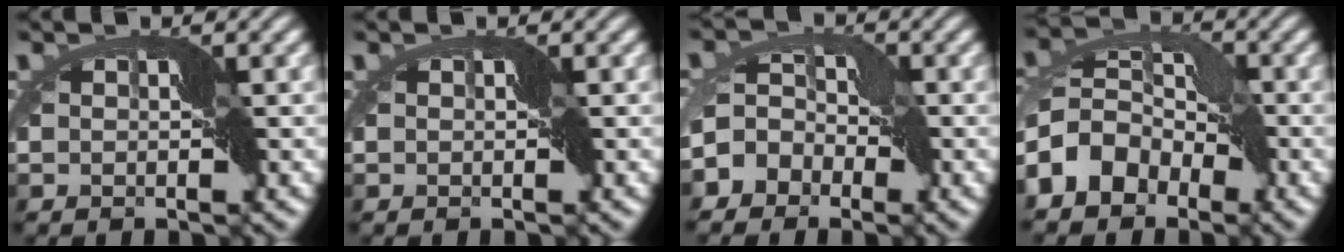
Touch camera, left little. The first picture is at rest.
{"total": 0.0}
{"total": 4.1, "force": [-1.7, 3.3, 1.9], "torque": [-0.019, 0.015, -0.052]}
{"total": 6.4, "force": [-2.9, 4.4, 3.6], "torque": [-0.078, 0.011, -0.080]}